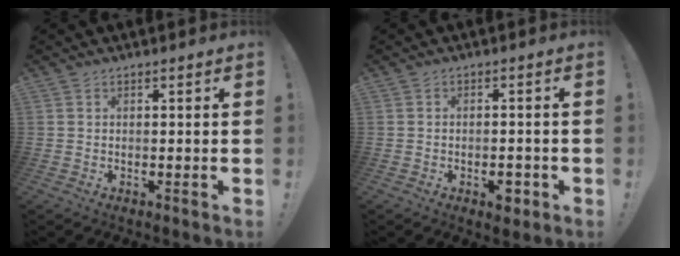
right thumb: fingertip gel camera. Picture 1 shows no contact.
{"total": 3.7, "force": [-1.9, 1.9, 2.5], "torque": [-0.030, 0.010, -0.030]}